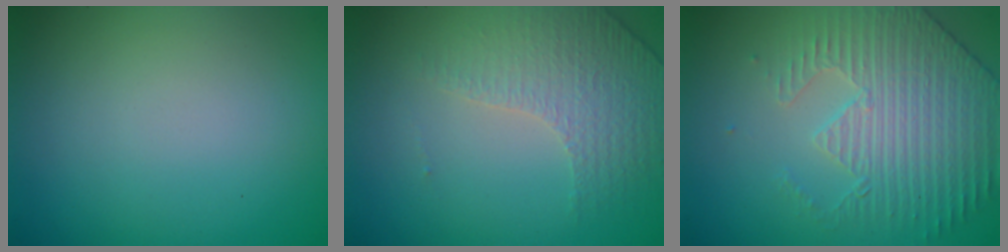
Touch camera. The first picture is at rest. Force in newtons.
{"total": 4.3, "press": 2.9, "slide": 3.2}
{"total": 4.2, "press": 3.8, "slide": 1.8}